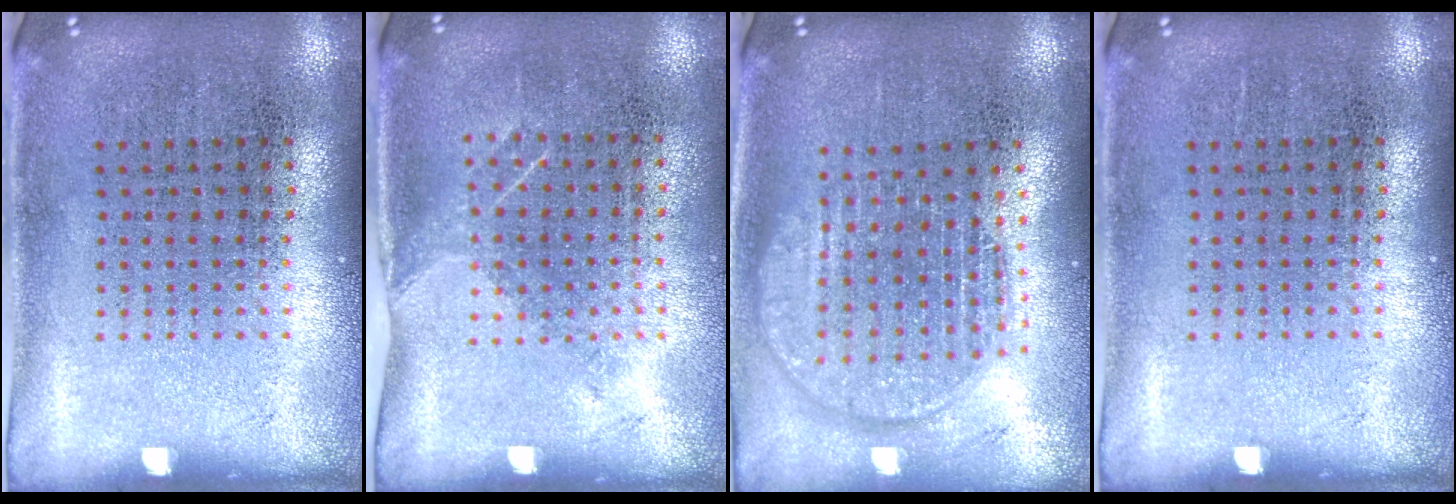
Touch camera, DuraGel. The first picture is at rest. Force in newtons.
{"total": 1.1, "press": 0.8, "slide": 0.7}
{"total": 1.8, "press": 1.6, "slide": 0.9}
{"total": 0.0}